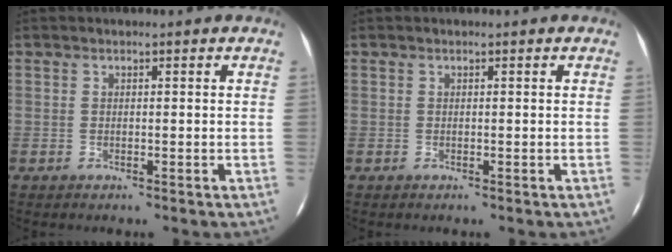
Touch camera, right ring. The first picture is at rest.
{"total": 0.0}